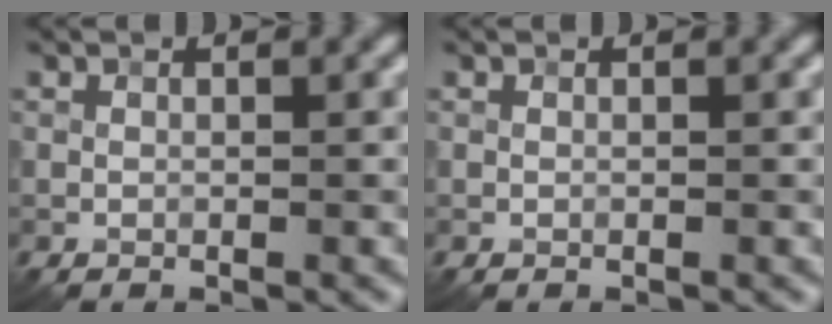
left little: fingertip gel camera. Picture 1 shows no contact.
{"total": 0.0}